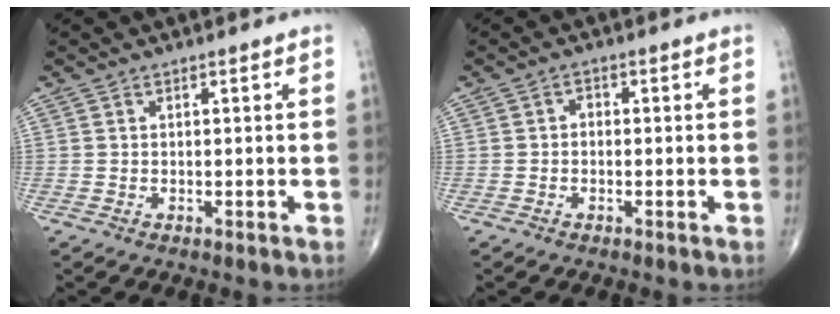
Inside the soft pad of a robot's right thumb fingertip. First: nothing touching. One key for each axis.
{"total": 1.4, "fx": -0.2, "fy": 1.0, "fz": 0.8, "tx": -0.006, "ty": 0.005, "tz": -0.009}